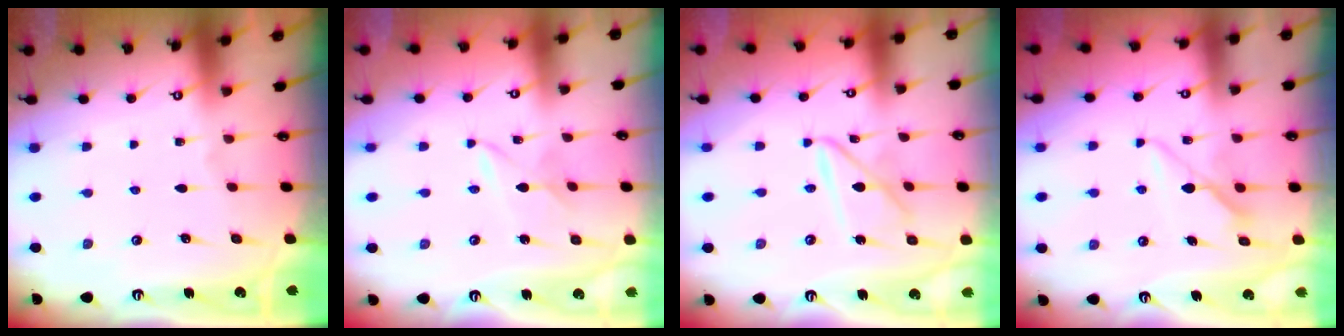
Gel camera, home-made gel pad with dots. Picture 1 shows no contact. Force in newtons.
{"total": 2.1, "press": 2.1, "slide": 0.3}
{"total": 9.3, "press": 9.2, "slide": 0.8}
{"total": 7.8, "press": 7.8, "slide": 0.2}